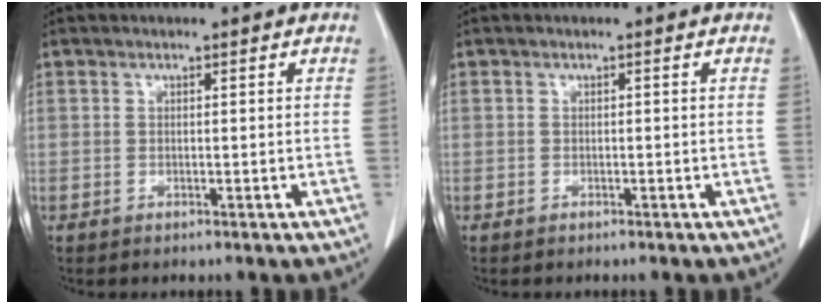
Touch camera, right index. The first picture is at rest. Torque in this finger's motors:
{"motor_torque": [0.06, -0.08, -0.03, 0.00]}